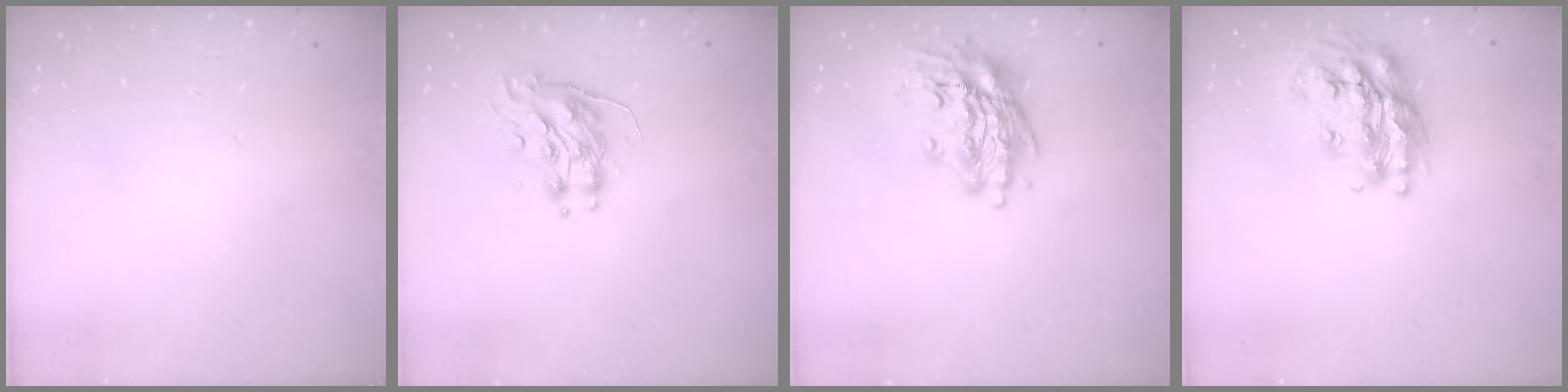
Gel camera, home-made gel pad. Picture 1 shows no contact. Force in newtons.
{"total": 8.8, "press": 8.7, "slide": 0.4}
{"total": 16.1, "press": 15.9, "slide": 2.1}
{"total": 19.2, "press": 19.1, "slide": 1.6}